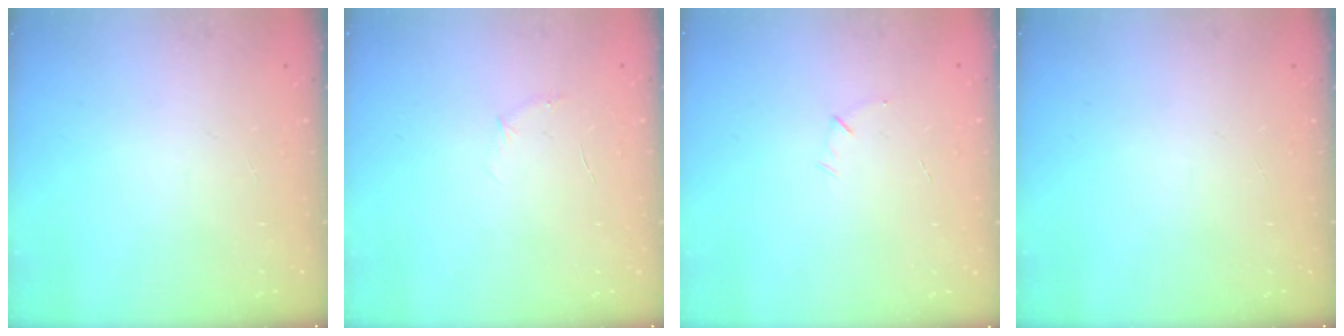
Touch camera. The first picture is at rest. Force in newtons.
{"total": 4.0, "press": 3.8, "slide": 1.1}
{"total": 3.9, "press": 3.8, "slide": 1.1}
{"total": 0.0}